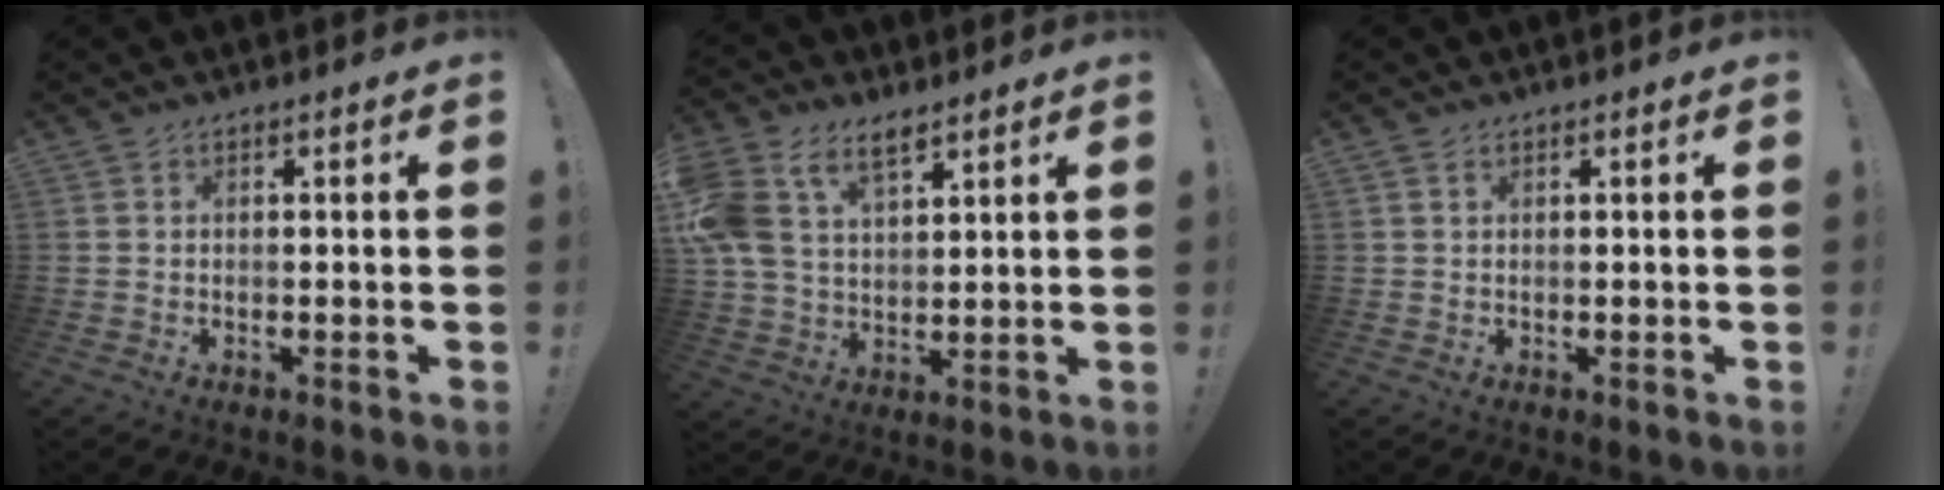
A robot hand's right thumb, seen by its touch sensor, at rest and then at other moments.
{"total": 13.6, "force": [7.5, 8.2, 7.8], "torque": [-0.164, -0.028, 0.145]}
{"total": 0.7, "force": [0.5, 0.4, 0.4], "torque": [-0.004, -0.001, 0.008]}